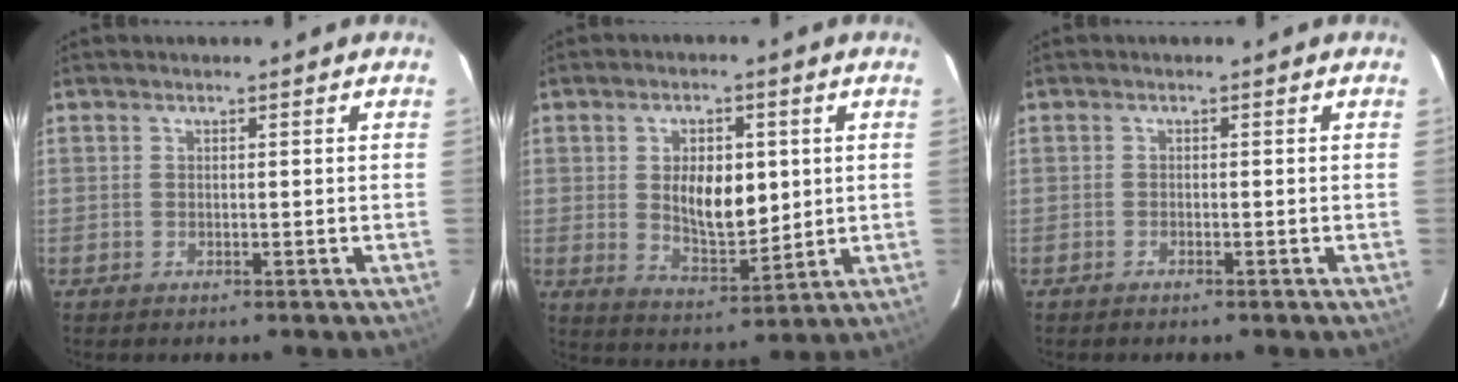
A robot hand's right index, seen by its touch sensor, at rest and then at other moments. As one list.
[{"total": 9.8, "force": [1.2, 5.2, 8.2], "torque": [-0.143, -0.003, 0.030]}, {"total": 0.7, "force": [-0.6, 0.1, 0.2], "torque": [-0.005, 0.000, -0.014]}]